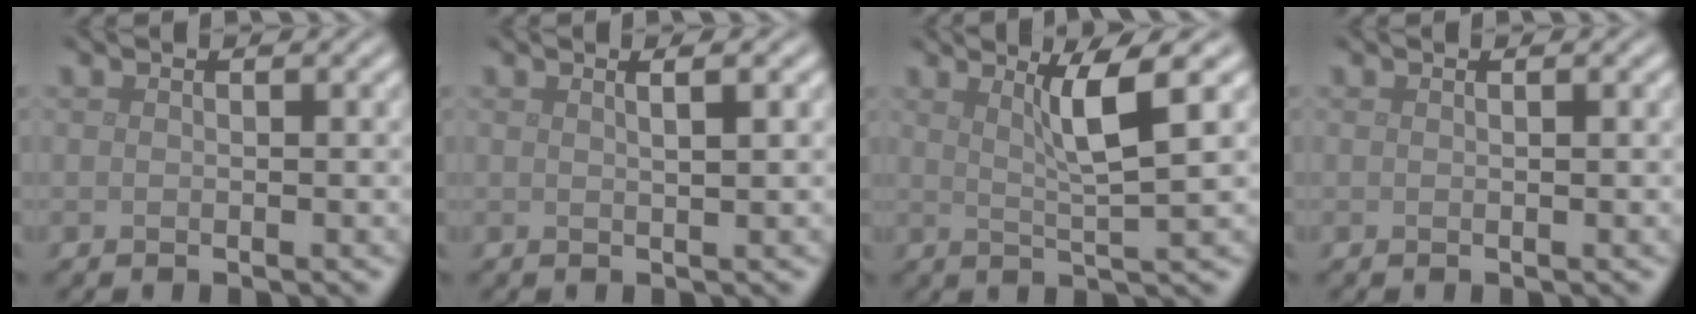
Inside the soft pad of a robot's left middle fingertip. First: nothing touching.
{"total": 1.8, "force": [0.7, 0.5, 1.5], "torque": [-0.016, 0.005, 0.002]}
{"total": 4.2, "force": [1.6, 0.5, 3.9], "torque": [-0.063, 0.001, 0.030]}
{"total": 0.0}